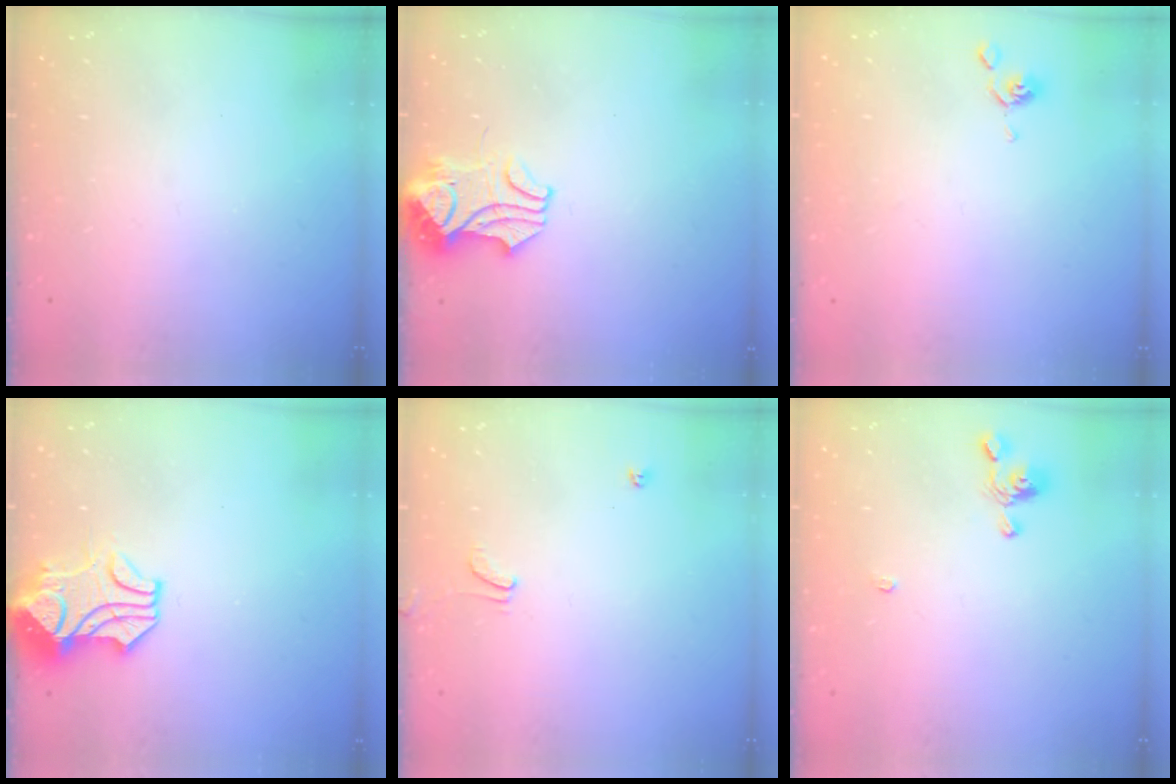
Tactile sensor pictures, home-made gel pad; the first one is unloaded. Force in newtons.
{"total": 3.4, "press": 3.3, "slide": 0.8}
{"total": 1.0, "press": 0.9, "slide": 0.3}
{"total": 2.0, "press": 1.8, "slide": 1.0}
{"total": 1.3, "press": 1.2, "slide": 0.4}
{"total": 2.6, "press": 2.6, "slide": 0.3}